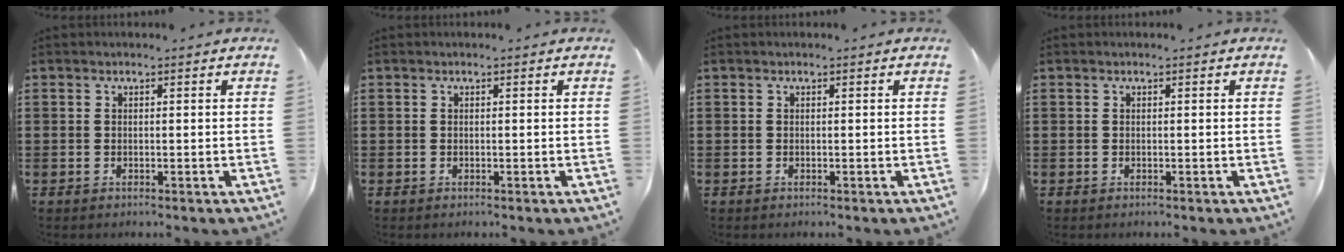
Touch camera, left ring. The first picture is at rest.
{"total": 0.0}
{"total": 0.0}
{"total": 0.0}